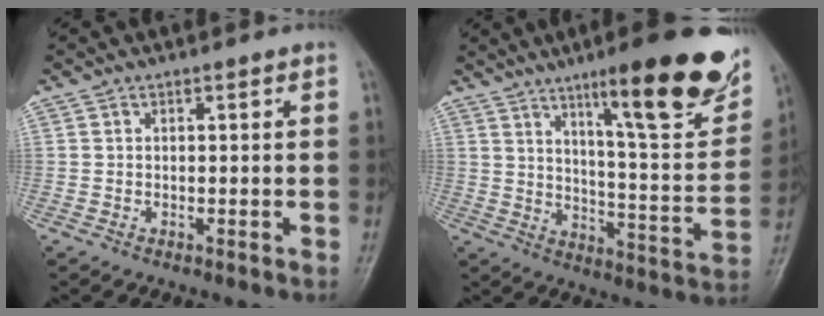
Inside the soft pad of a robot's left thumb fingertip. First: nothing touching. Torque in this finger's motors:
{"motor_torque": [0.51, 0.44, 1.49, -1.28, 0.22]}